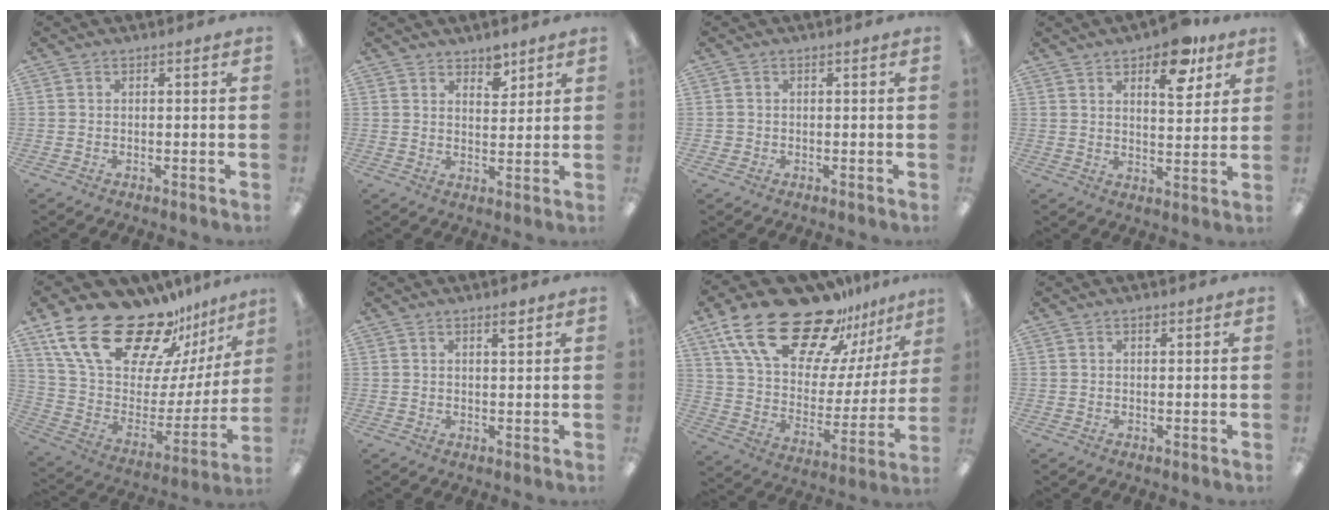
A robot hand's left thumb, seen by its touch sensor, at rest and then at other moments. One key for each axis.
{"total": 4.5, "fx": 3.9, "fy": 2.1, "fz": 1.0, "tx": -0.004, "ty": -0.024, "tz": 0.068}
{"total": 1.2, "fx": 0.0, "fy": 1.2, "fz": 0.0, "tx": -0.001, "ty": 0.006, "tz": -0.004}
{"total": 10.7, "fx": 7.1, "fy": 4.7, "fz": 6.4, "tx": -0.071, "ty": -0.036, "tz": 0.116}
{"total": 26.0, "fx": 19.0, "fy": 11.5, "fz": 13.6, "tx": -0.228, "ty": -0.122, "tz": 0.345}
{"total": 2.5, "fx": 1.9, "fy": 0.6, "fz": 1.5, "tx": -0.026, "ty": -0.002, "tz": 0.032}
{"total": 25.9, "fx": 18.4, "fy": 12.0, "fz": 13.7, "tx": -0.229, "ty": -0.112, "tz": 0.326}
{"total": 1.2, "fx": 0.8, "fy": 0.6, "fz": 0.7, "tx": -0.007, "ty": -0.001, "tz": 0.012}